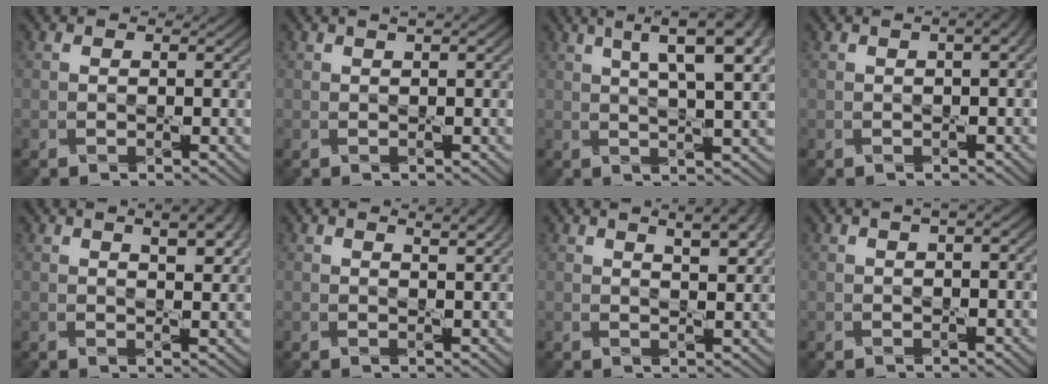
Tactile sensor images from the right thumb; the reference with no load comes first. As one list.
[{"total": 1.8, "force": [0.9, 0.3, 1.5], "torque": [-0.026, 0.004, 0.011]}, {"total": 12.3, "force": [5.7, 3.5, 10.3], "torque": [-0.138, 0.029, 0.073]}, {"total": 3.5, "force": [1.1, 1.3, 3.1], "torque": [-0.037, 0.012, 0.006]}, {"total": 5.9, "force": [2.9, 2.0, 4.7], "torque": [-0.063, 0.008, 0.039]}, {"total": 3.0, "force": [1.9, 0.7, 2.2], "torque": [-0.030, 0.002, 0.025]}, {"total": 7.0, "force": [3.6, 2.3, 5.5], "torque": [-0.066, 0.015, 0.043]}, {"total": 2.4, "force": [1.0, 0.6, 2.1], "torque": [-0.033, 0.007, 0.011]}]